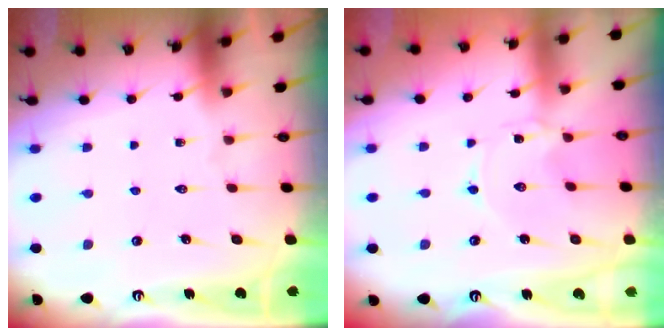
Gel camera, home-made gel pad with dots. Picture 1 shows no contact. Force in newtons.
{"total": 0.0}